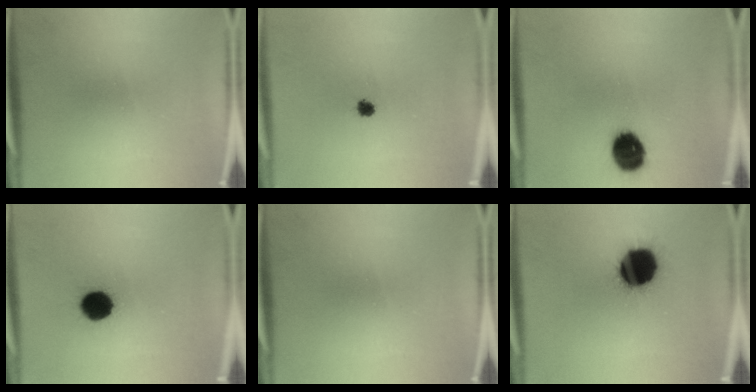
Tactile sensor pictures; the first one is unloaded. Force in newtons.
{"total": 2.1}
{"total": 10.2}
{"total": 9.9}
{"total": 0.0}
{"total": 19.5}